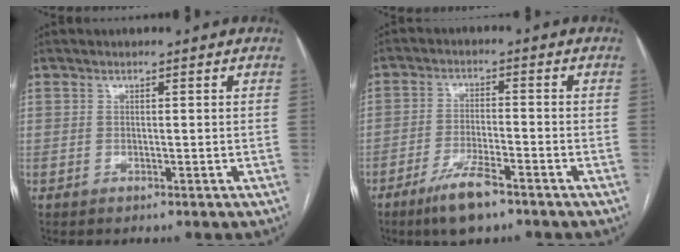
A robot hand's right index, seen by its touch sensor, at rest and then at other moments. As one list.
[{"total": 7.0, "force": [-4.8, 1.2, 4.9], "torque": [-0.096, -0.009, -0.084]}]